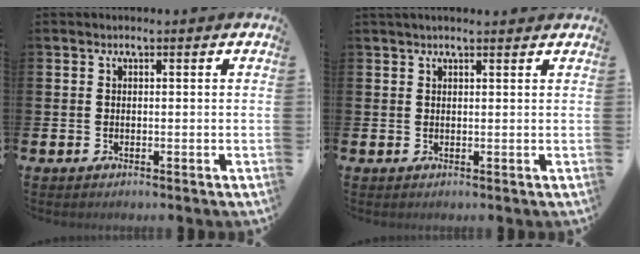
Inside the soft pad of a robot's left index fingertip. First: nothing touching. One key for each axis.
{"total": 1.2, "fx": 1.1, "fy": 0.0, "fz": 0.5, "tx": 0.001, "ty": -0.003, "tz": 0.018}